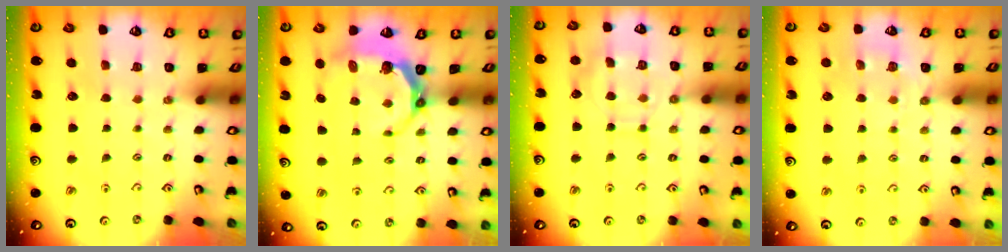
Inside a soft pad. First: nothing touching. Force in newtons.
{"total": 6.2, "press": 5.3, "slide": 3.2}
{"total": 9.7, "press": 9.7, "slide": 0.7}
{"total": 5.7, "press": 5.5, "slide": 1.4}